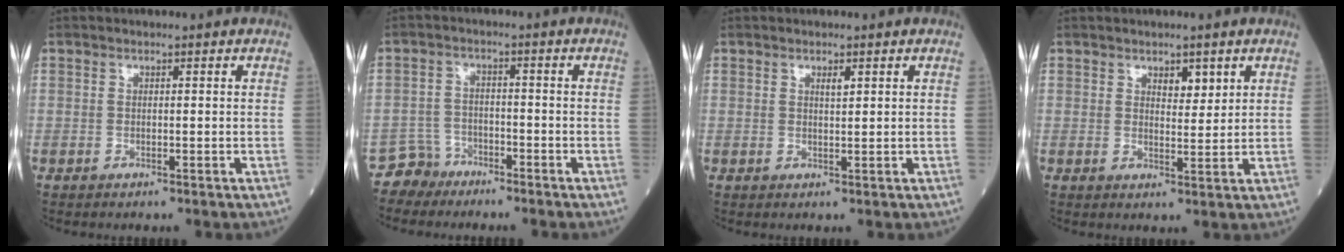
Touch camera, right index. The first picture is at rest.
{"total": 3.8, "force": [-3.1, 1.9, -0.9], "torque": [0.017, 0.005, -0.061]}
{"total": 1.2, "force": [0.7, 0.3, 1.0], "torque": [-0.019, -0.001, 0.011]}
{"total": 2.9, "force": [1.7, 1.2, 1.9], "torque": [-0.028, -0.001, 0.030]}